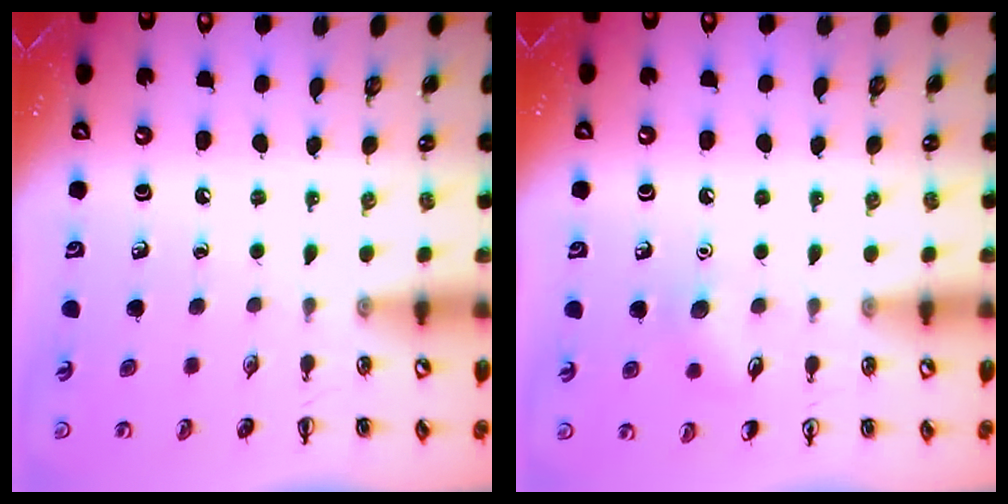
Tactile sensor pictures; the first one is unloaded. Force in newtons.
{"total": 6.5, "press": 6.2, "slide": 1.9}